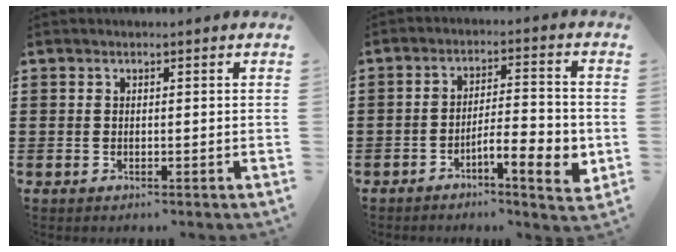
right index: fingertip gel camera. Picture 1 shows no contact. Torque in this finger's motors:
{"motor_torque": [1.16, -0.98, 0.50, 0.11]}